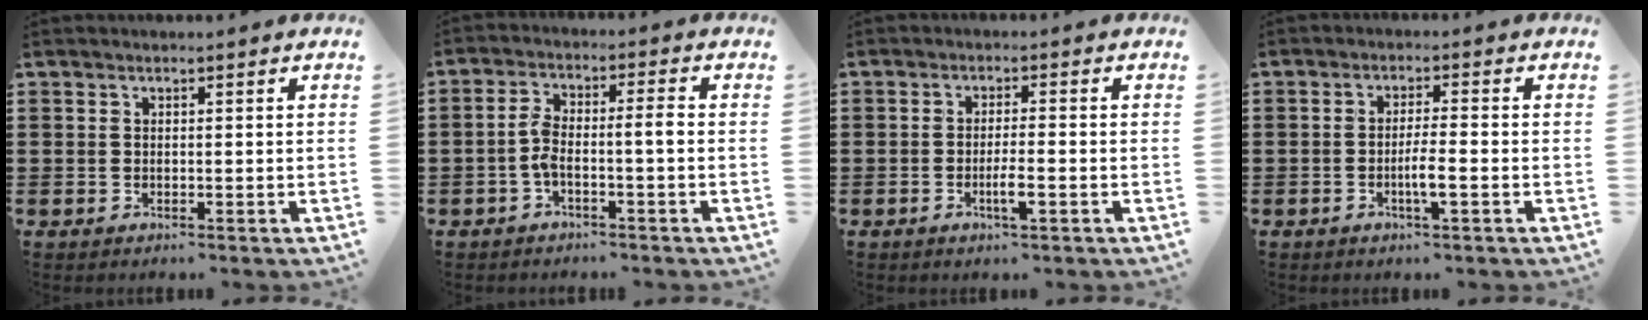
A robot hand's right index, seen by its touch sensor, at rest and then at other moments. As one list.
[{"total": 4.4, "force": [-1.1, 1.0, 4.2], "torque": [-0.090, 0.002, -0.027]}, {"total": 3.2, "force": [-1.4, 0.3, 2.8], "torque": [-0.048, -0.002, -0.025]}, {"total": 3.4, "force": [-1.3, 0.1, 3.2], "torque": [-0.056, -0.004, -0.024]}]